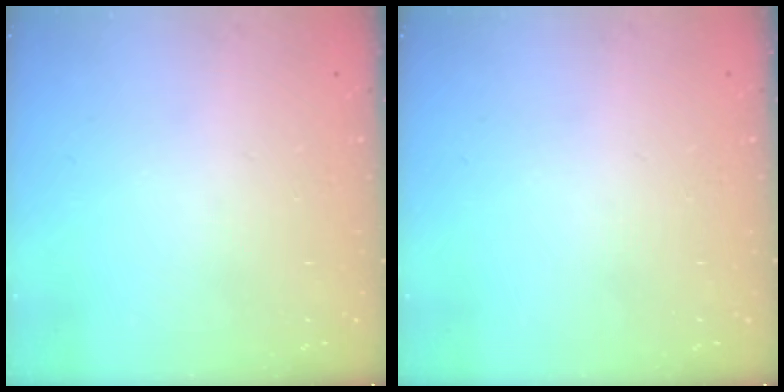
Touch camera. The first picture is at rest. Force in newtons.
{"total": 0.0}